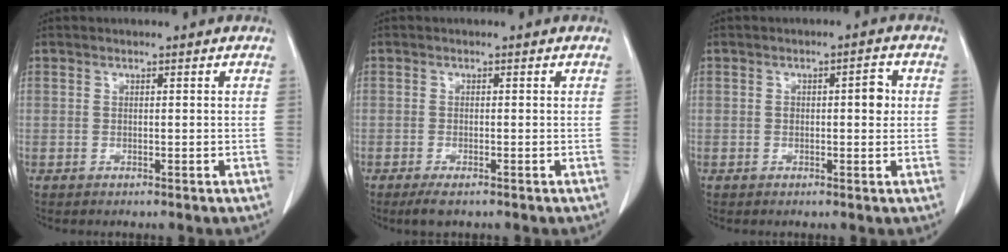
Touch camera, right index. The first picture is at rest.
{"total": 2.4, "force": [-1.6, 0.5, 1.6], "torque": [-0.029, -0.006, -0.026]}
{"total": 3.3, "force": [0.3, 1.2, 3.0], "torque": [-0.044, 0.010, 0.006]}